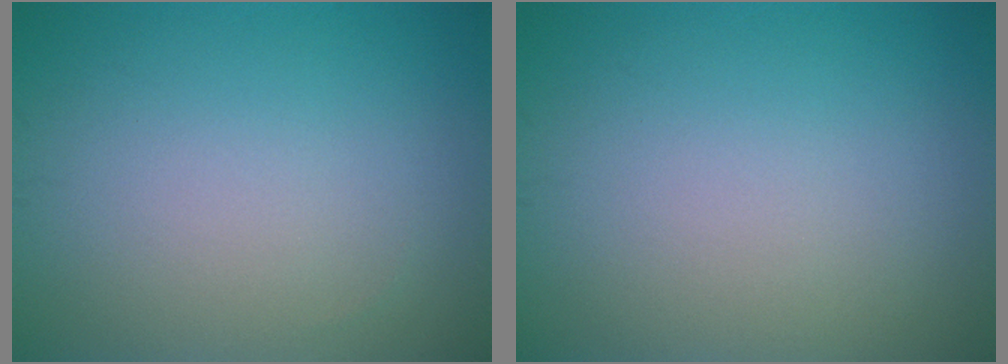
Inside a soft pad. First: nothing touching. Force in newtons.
{"total": 0.0}